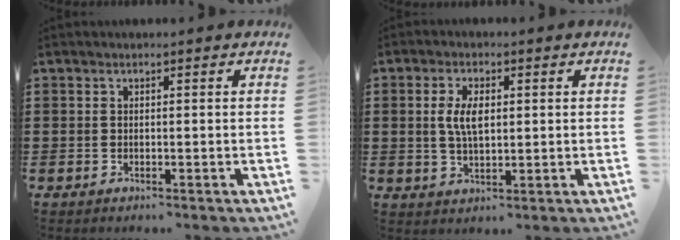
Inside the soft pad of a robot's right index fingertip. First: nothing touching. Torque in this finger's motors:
{"motor_torque": [0.65, 0.07, 0.44, 0.10]}